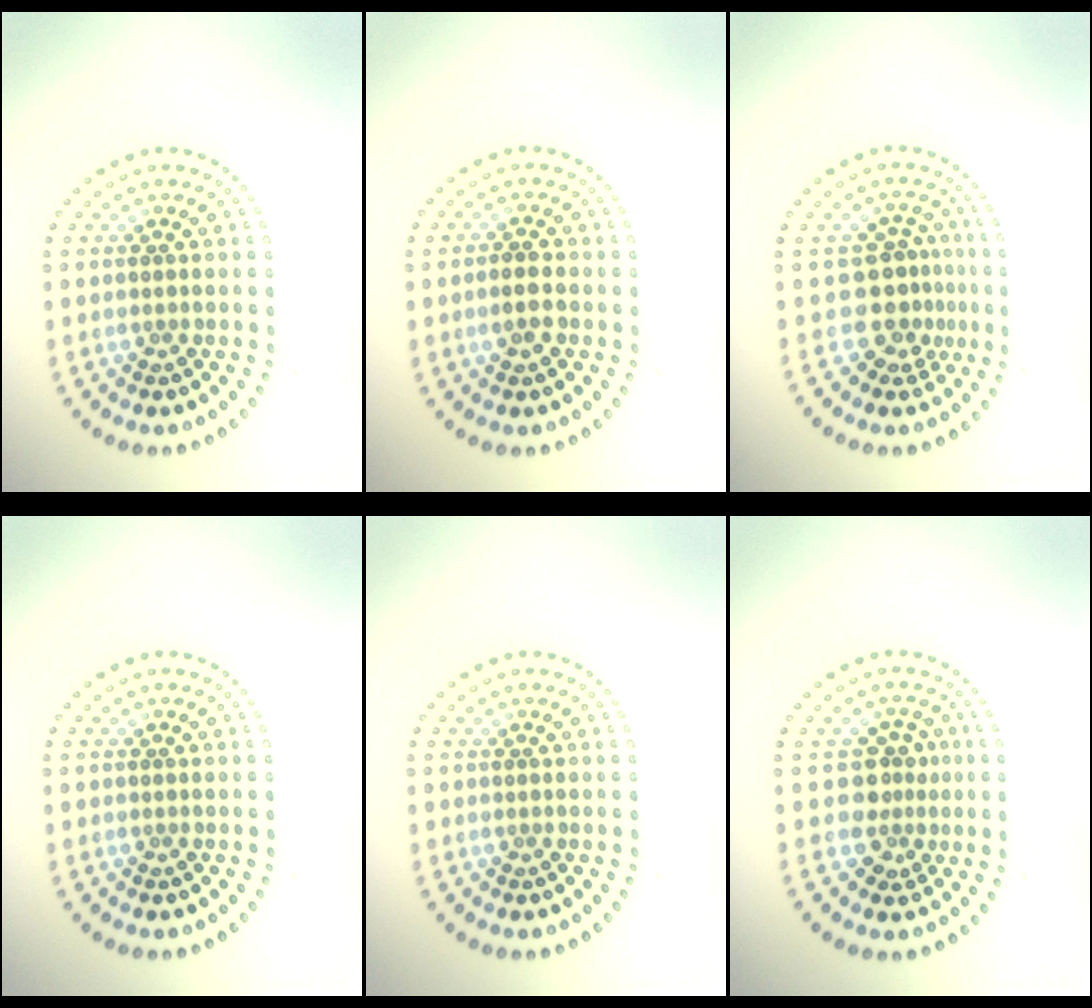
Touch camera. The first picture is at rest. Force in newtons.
{"total": 1.9, "press": 1.8, "slide": 0.3}
{"total": 3.3, "press": 2.4, "slide": 2.2}
{"total": 0.0}
{"total": 0.0}
{"total": 2.8, "press": 2.2, "slide": 1.7}